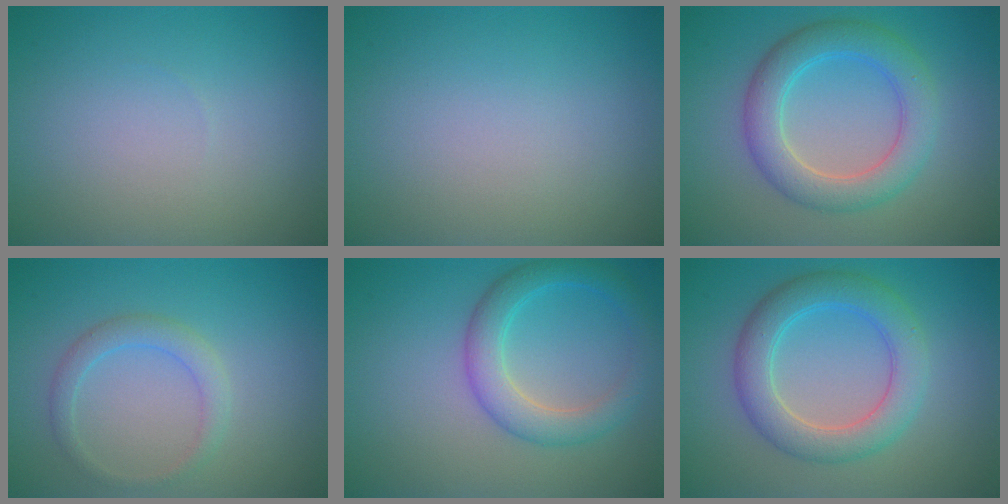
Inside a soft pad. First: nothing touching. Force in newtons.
{"total": 0.0}
{"total": 5.1, "press": 5.1, "slide": 0.2}
{"total": 2.0, "press": 2.0, "slide": 0.3}
{"total": 4.0, "press": 4.0, "slide": 0.1}
{"total": 5.0, "press": 5.0, "slide": 0.3}